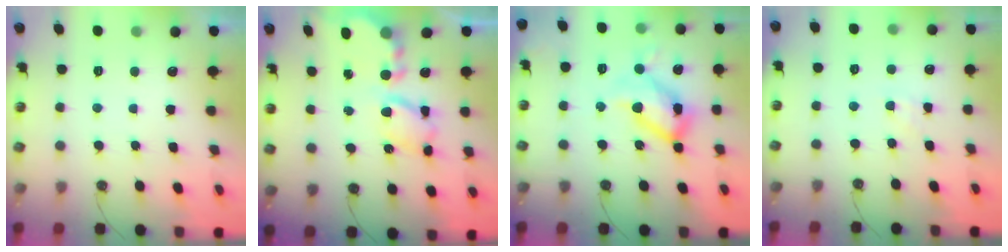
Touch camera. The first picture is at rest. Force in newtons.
{"total": 8.1, "press": 8.1, "slide": 0.2}
{"total": 19.9, "press": 19.9, "slide": 1.7}
{"total": 2.4, "press": 2.4, "slide": 0.4}